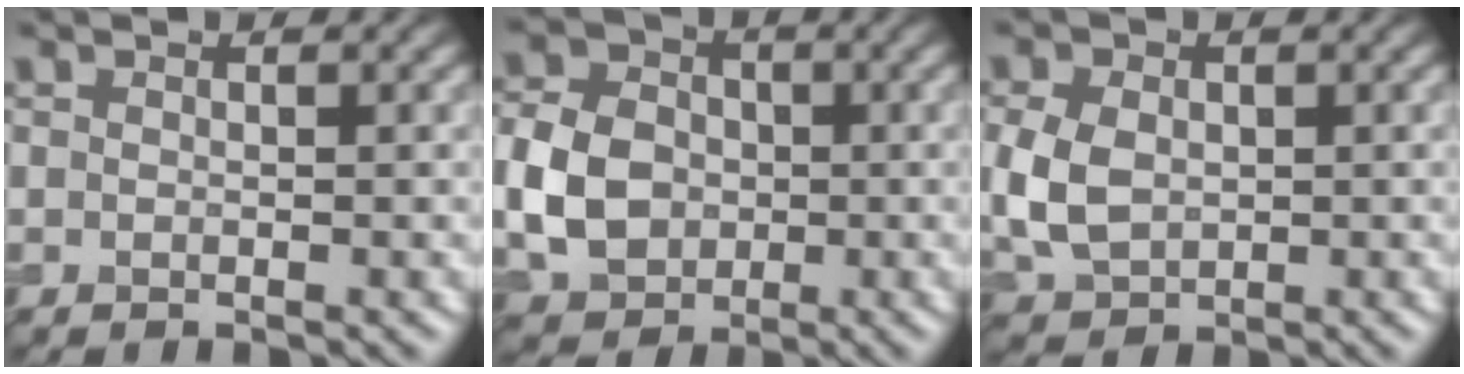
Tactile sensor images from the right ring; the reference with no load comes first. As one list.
[{"total": 6.3, "force": [-0.8, 5.1, 3.5], "torque": [-0.080, 0.003, -0.024]}, {"total": 4.6, "force": [0.1, 3.5, 3.0], "torque": [-0.075, -0.001, 0.003]}]